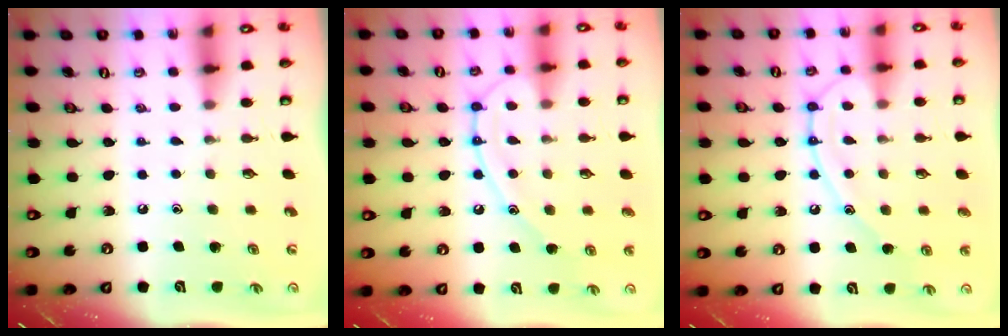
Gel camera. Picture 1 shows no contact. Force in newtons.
{"total": 13.6, "press": 13.5, "slide": 1.3}
{"total": 13.6, "press": 13.5, "slide": 1.3}